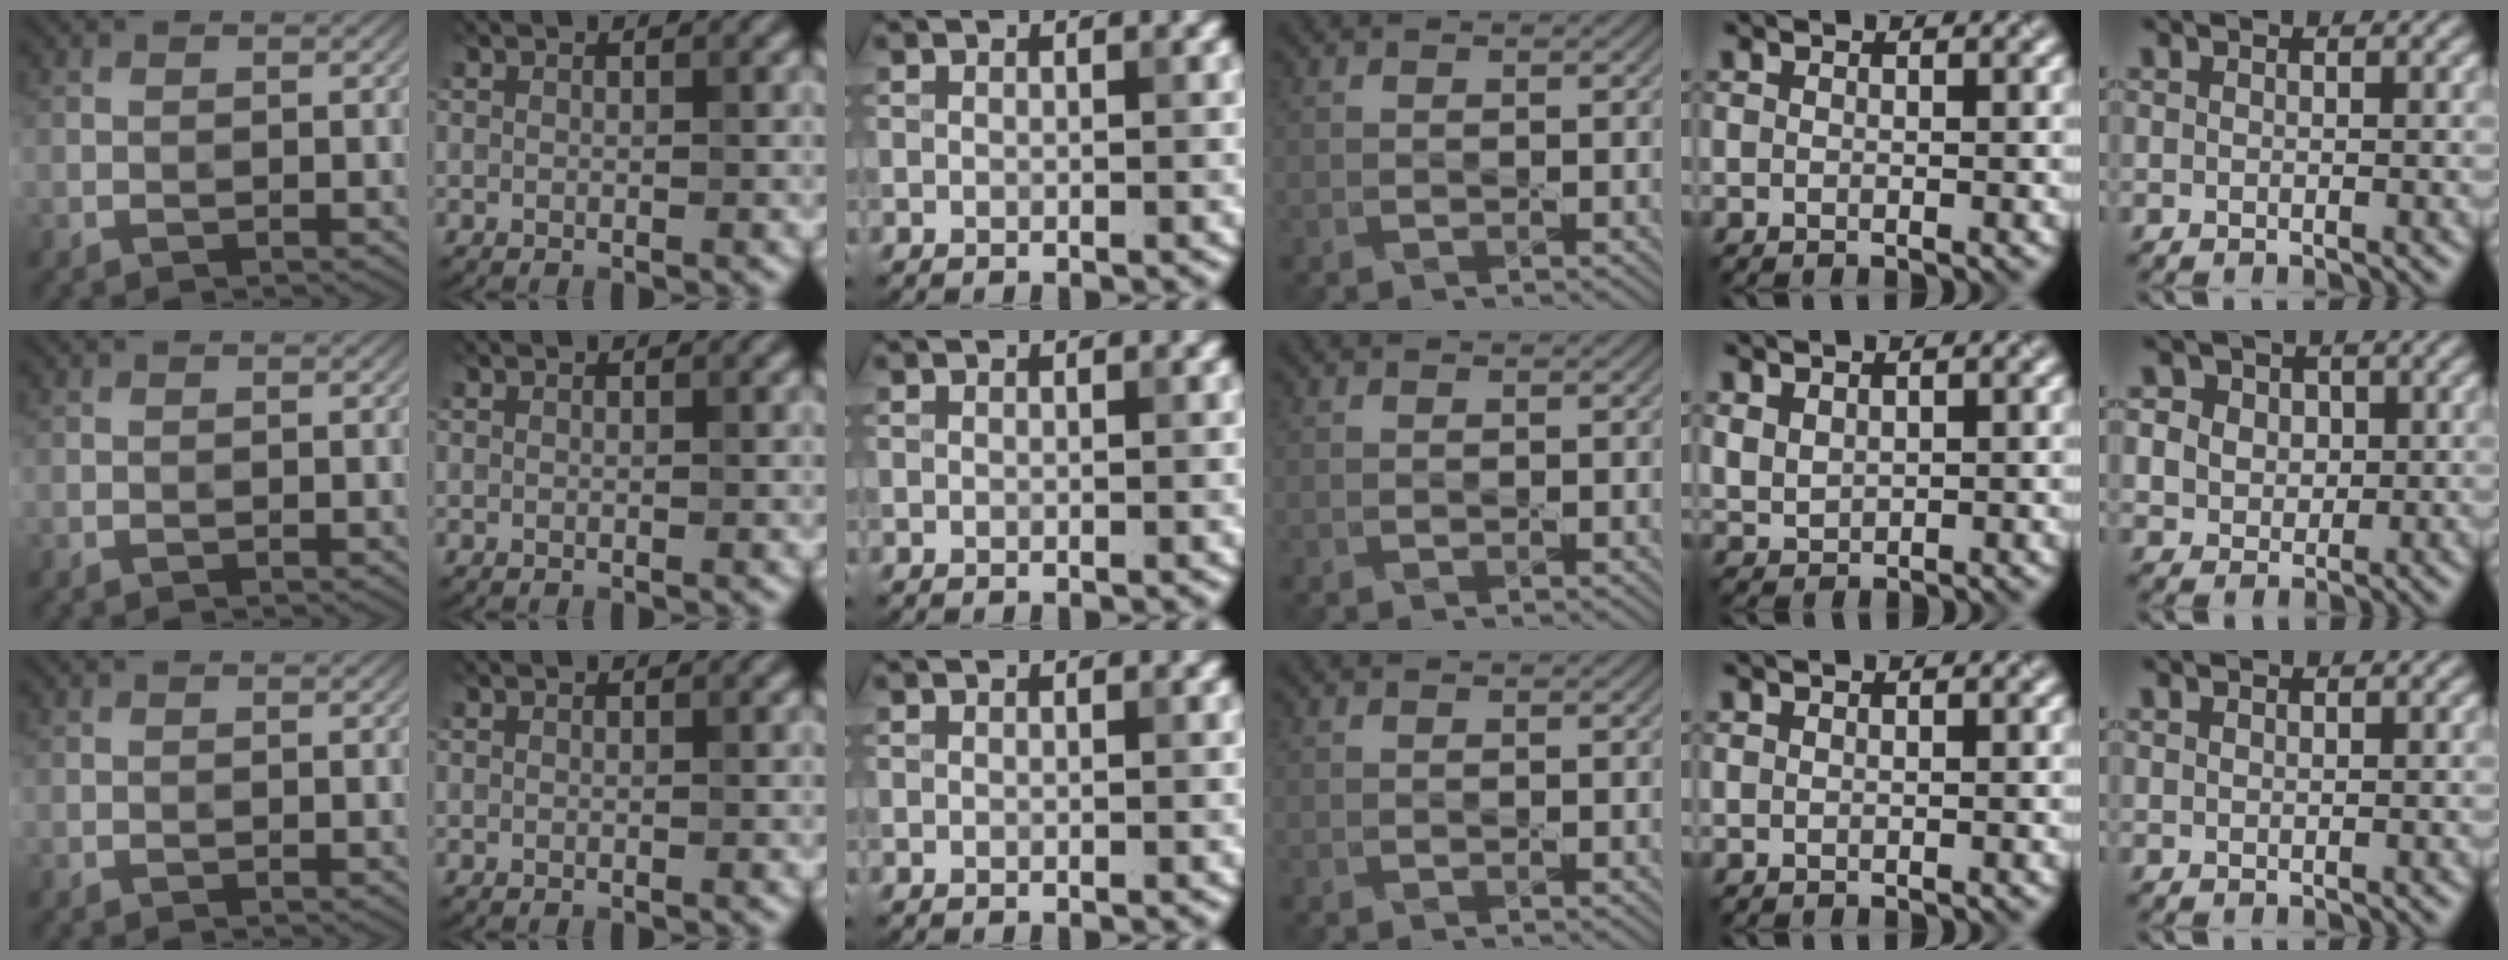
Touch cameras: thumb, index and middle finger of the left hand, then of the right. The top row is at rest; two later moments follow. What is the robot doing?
{"motion": "press", "object": "gel pad"}